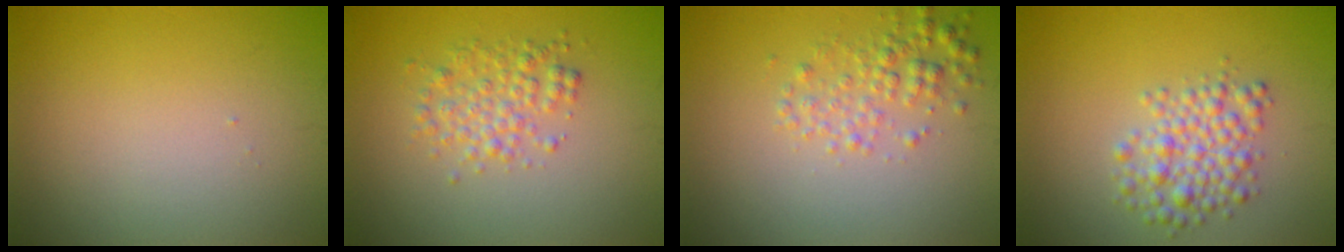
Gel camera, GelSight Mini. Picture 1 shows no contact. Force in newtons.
{"total": 2.6, "press": 2.6, "slide": 0.0}
{"total": 2.5, "press": 2.5, "slide": 0.1}
{"total": 3.6, "press": 3.6, "slide": 0.1}